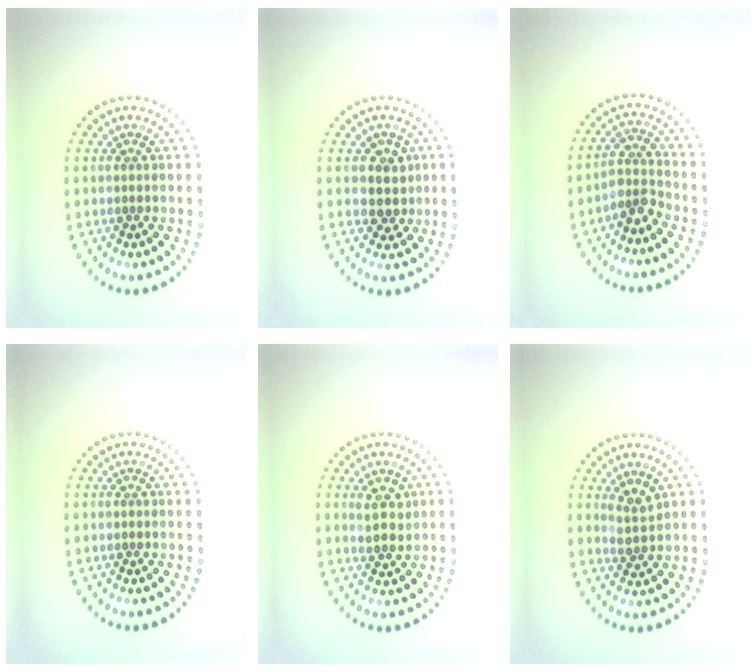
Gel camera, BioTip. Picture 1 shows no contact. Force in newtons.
{"total": 2.6, "press": 2.3, "slide": 1.2}
{"total": 2.6, "press": 2.0, "slide": 1.7}
{"total": 0.0}
{"total": 2.4, "press": 2.3, "slide": 0.8}
{"total": 1.9, "press": 1.5, "slide": 1.1}